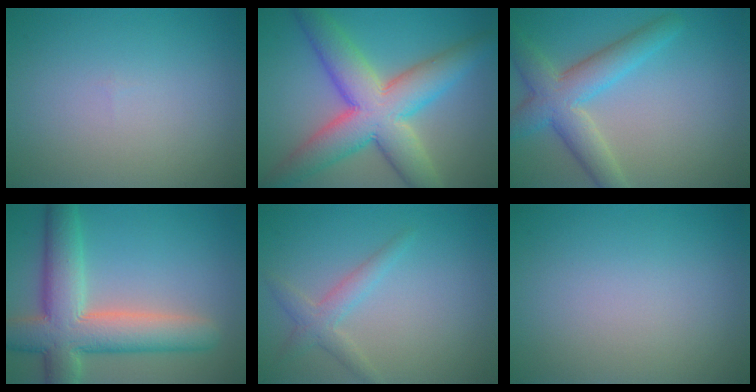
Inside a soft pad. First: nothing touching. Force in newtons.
{"total": 10.0, "press": 10.0, "slide": 0.5}
{"total": 5.5, "press": 5.5, "slide": 0.4}
{"total": 9.0, "press": 9.0, "slide": 0.9}
{"total": 2.2, "press": 2.2, "slide": 0.1}
{"total": 0.0}